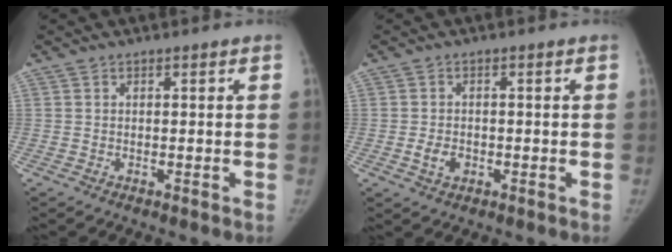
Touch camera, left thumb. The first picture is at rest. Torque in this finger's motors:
{"motor_torque": [-0.38, 0.32, 0.08, -0.34, -0.01]}